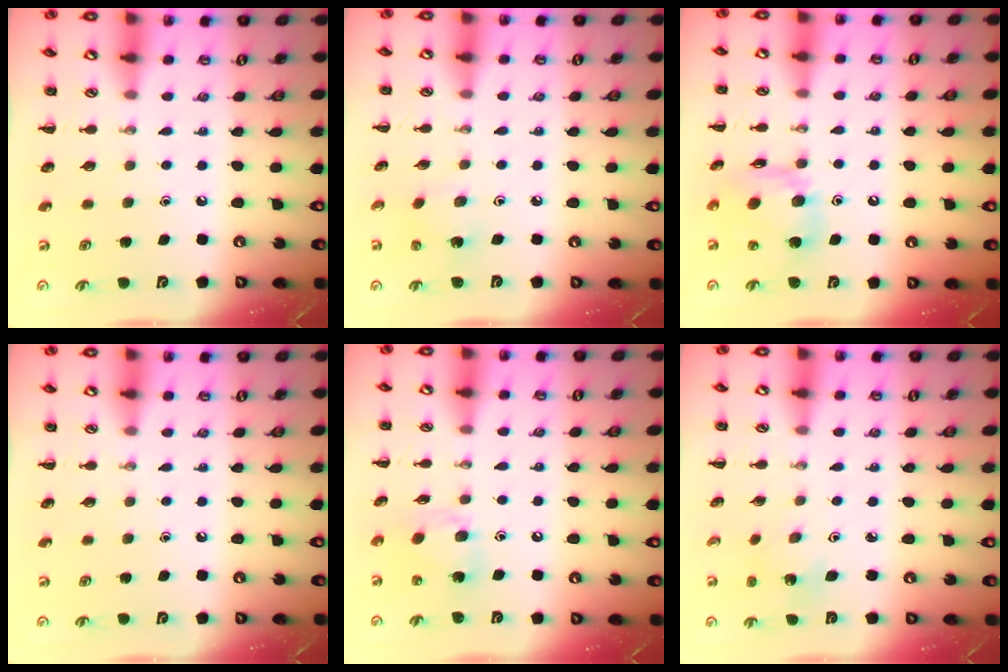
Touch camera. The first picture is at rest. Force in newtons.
{"total": 2.1, "press": 1.9, "slide": 0.9}
{"total": 11.7, "press": 11.2, "slide": 3.3}
{"total": 0.0}
{"total": 9.5, "press": 9.4, "slide": 1.3}
{"total": 3.0, "press": 2.8, "slide": 1.0}